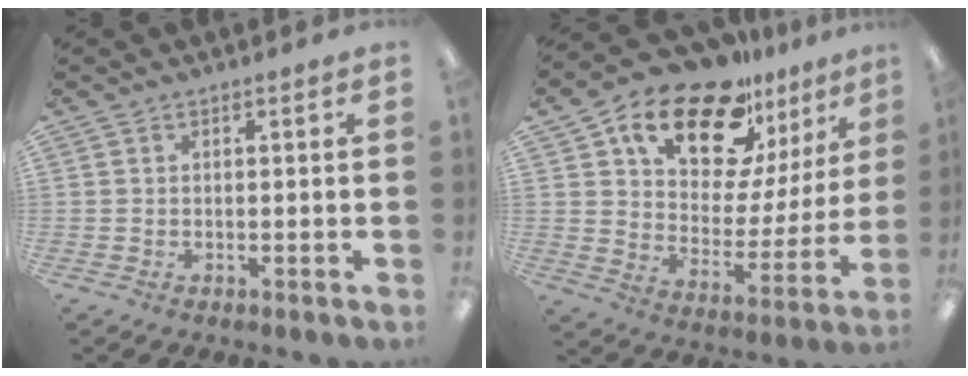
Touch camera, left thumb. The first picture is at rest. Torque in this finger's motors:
{"motor_torque": [0.60, 0.76, 1.34, -1.43, 0.30]}